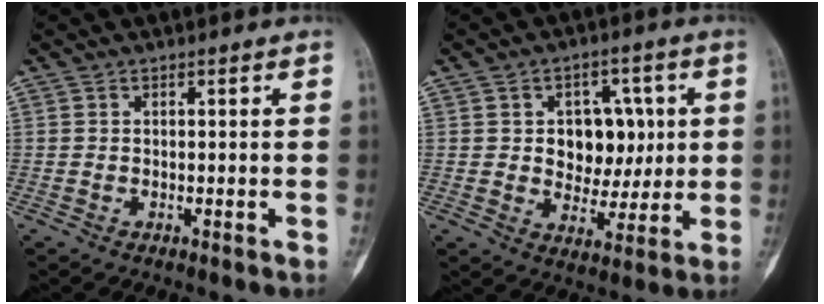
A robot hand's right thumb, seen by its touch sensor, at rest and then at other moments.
{"total": 10.5, "force": [1.6, 7.9, 6.7], "torque": [-0.045, -0.002, 0.030]}